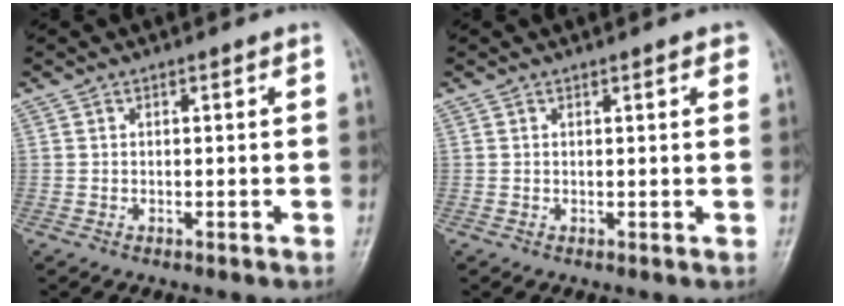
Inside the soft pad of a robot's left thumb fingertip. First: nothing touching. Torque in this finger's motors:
{"motor_torque": [-0.07, 0.01, -0.15, -0.13, 0.03]}